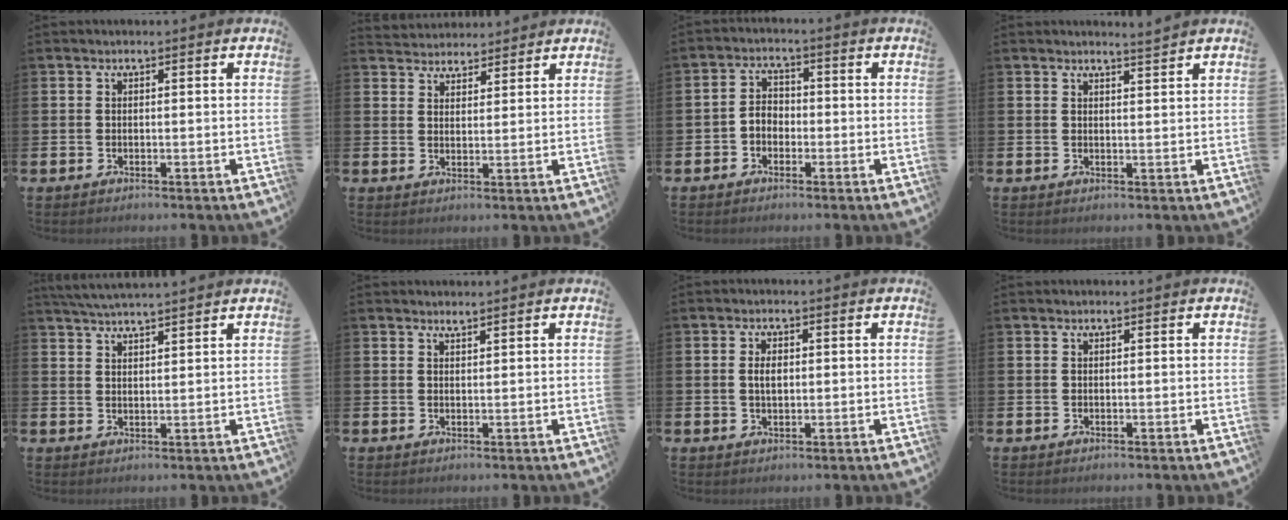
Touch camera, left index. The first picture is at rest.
{"total": 3.6, "force": [3.4, 1.0, -0.4], "torque": [-0.003, -0.014, 0.063]}
{"total": 2.6, "force": [-1.4, 2.0, 1.0], "torque": [-0.019, 0.008, -0.034]}
{"total": 2.3, "force": [2.3, -0.3, 0.0], "torque": [0.011, -0.016, 0.039]}
{"total": 4.0, "force": [4.0, -0.4, 0.6], "torque": [-0.017, -0.015, 0.071]}
{"total": 1.2, "force": [1.2, -0.1, 0.0], "torque": [0.004, -0.007, 0.022]}
{"total": 2.4, "force": [0.4, 1.3, 1.9], "torque": [-0.014, -0.003, 0.002]}
{"total": 0.0}